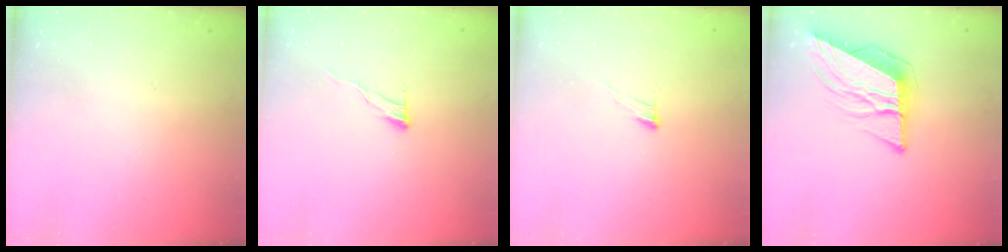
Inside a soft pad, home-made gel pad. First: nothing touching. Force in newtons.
{"total": 6.6, "press": 6.6, "slide": 0.5}
{"total": 4.0, "press": 4.0, "slide": 0.3}
{"total": 12.4, "press": 11.9, "slide": 3.6}